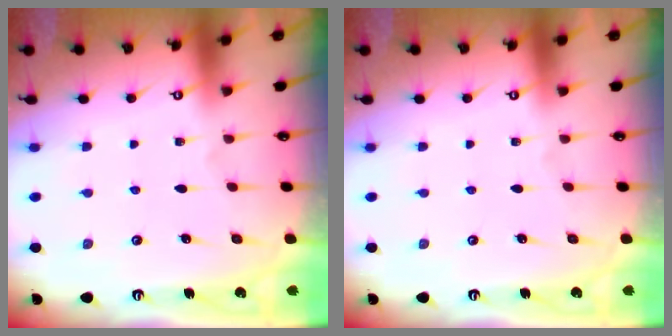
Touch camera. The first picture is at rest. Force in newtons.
{"total": 0.0}